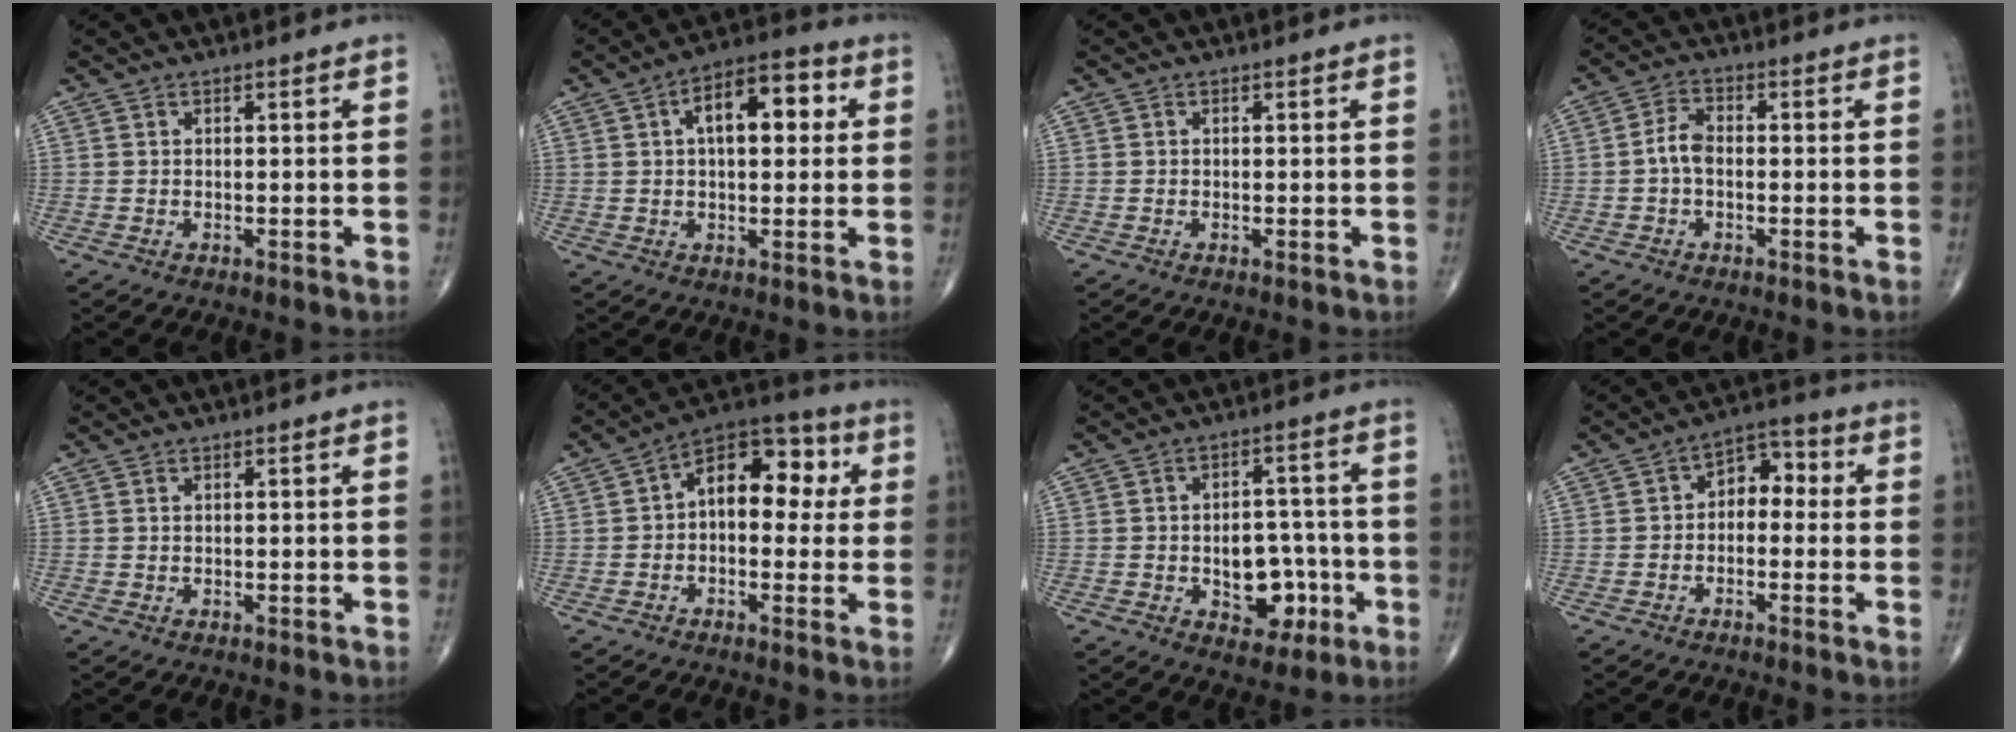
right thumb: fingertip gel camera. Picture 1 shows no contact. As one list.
[{"total": 11.4, "force": [2.7, 5.7, 9.5], "torque": [-0.125, 0.023, 0.033]}, {"total": 0.0}, {"total": 4.0, "force": [-0.7, 2.4, 3.1], "torque": [-0.056, 0.016, -0.019]}, {"total": 0.0}, {"total": 12.4, "force": [1.7, 7.6, 9.7], "torque": [-0.102, 0.036, 0.009]}, {"total": 9.9, "force": [-2.8, 6.7, 6.7], "torque": [-0.051, 0.032, -0.030]}, {"total": 6.3, "force": [-0.3, 4.3, 4.5], "torque": [-0.038, 0.032, -0.021]}]